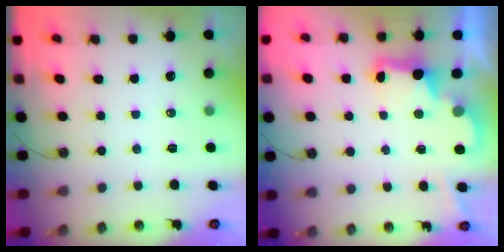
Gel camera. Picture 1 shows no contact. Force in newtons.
{"total": 3.0, "press": 2.9, "slide": 0.6}